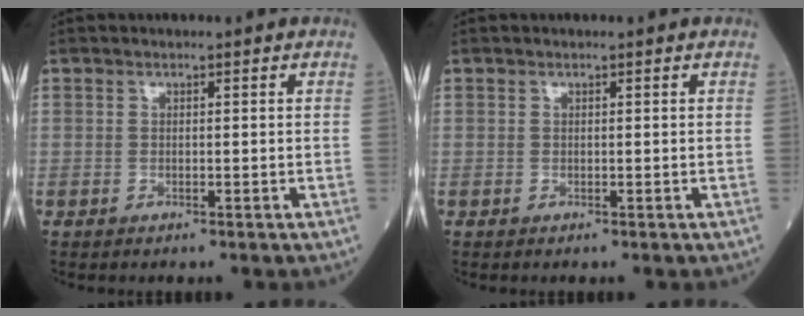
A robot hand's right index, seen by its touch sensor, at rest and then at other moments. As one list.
[{"total": 0.0}]